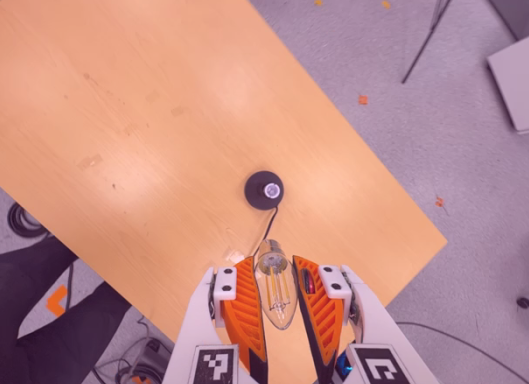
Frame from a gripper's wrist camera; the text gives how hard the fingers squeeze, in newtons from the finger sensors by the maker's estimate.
{"total": 13.1, "left": 14.5, "right": 11.8}